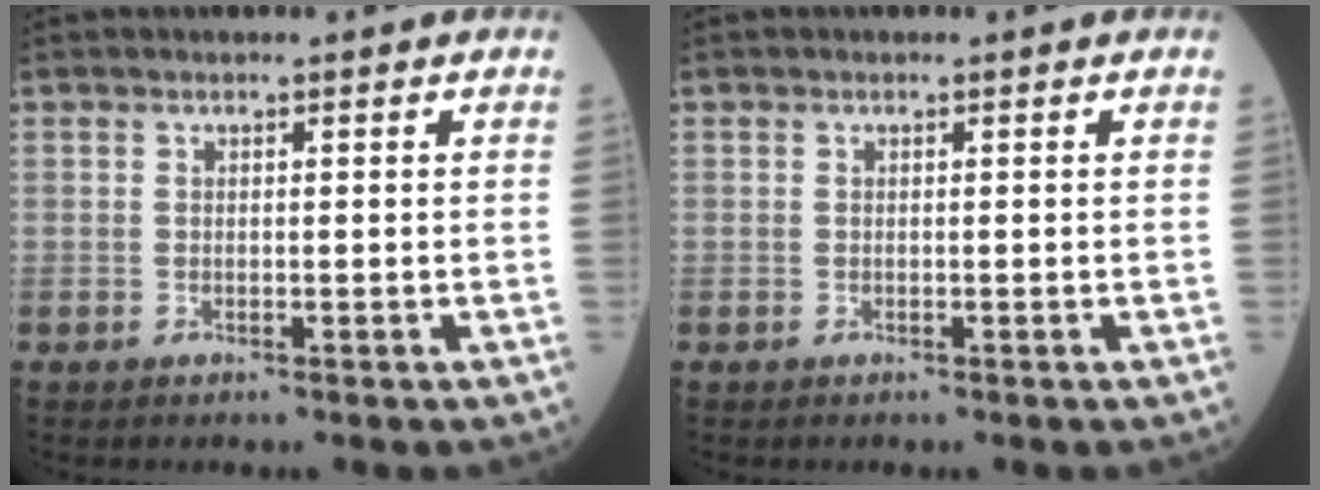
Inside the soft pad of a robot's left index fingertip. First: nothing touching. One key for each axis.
{"total": 0.0}